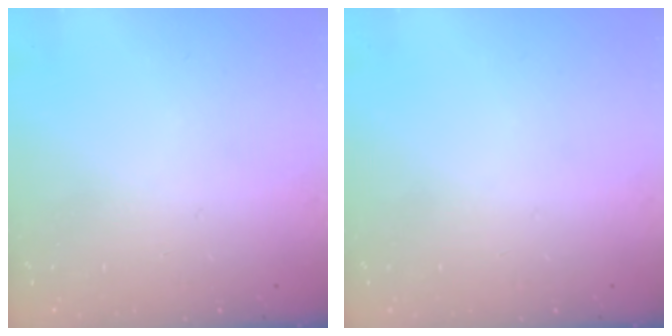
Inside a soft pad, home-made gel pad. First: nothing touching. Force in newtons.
{"total": 0.0}